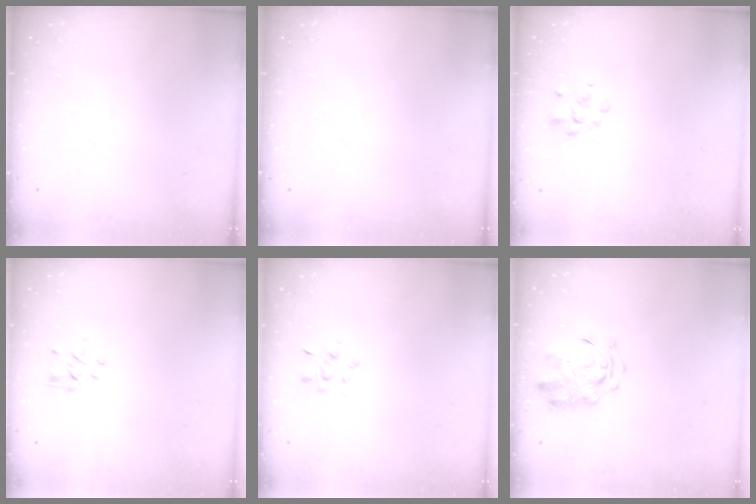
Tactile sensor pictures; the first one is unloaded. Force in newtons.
{"total": 0.0}
{"total": 2.7, "press": 2.5, "slide": 0.9}
{"total": 1.2, "press": 1.1, "slide": 0.5}
{"total": 2.3, "press": 2.2, "slide": 0.7}
{"total": 3.3, "press": 3.2, "slide": 0.8}